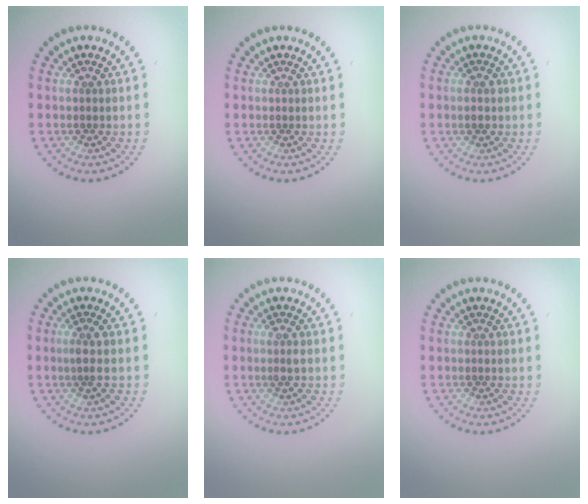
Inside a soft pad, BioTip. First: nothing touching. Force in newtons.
{"total": 0.0}
{"total": 1.4, "press": 1.4, "slide": 0.2}
{"total": 1.5, "press": 1.1, "slide": 0.9}
{"total": 0.9, "press": 0.7, "slide": 0.5}
{"total": 0.0}